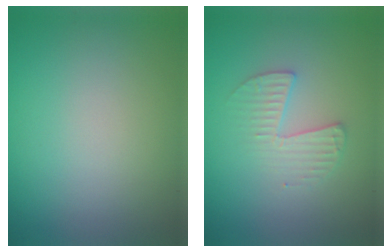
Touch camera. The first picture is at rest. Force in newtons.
{"total": 2.3, "press": 2.3, "slide": 0.3}